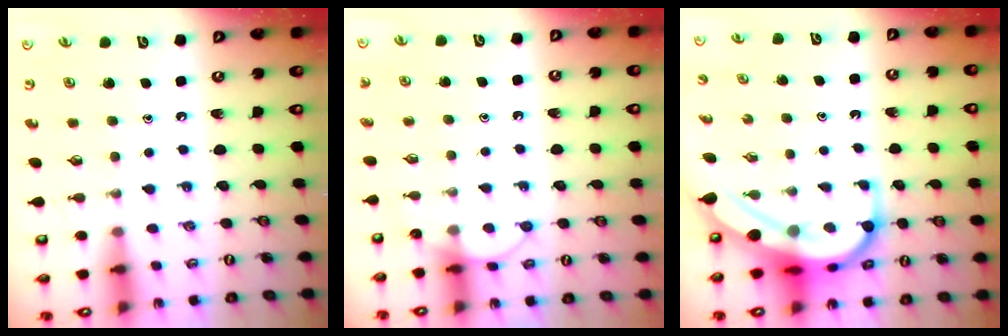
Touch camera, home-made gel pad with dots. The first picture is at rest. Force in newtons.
{"total": 6.5, "press": 6.4, "slide": 0.6}
{"total": 8.2, "press": 8.2, "slide": 0.6}